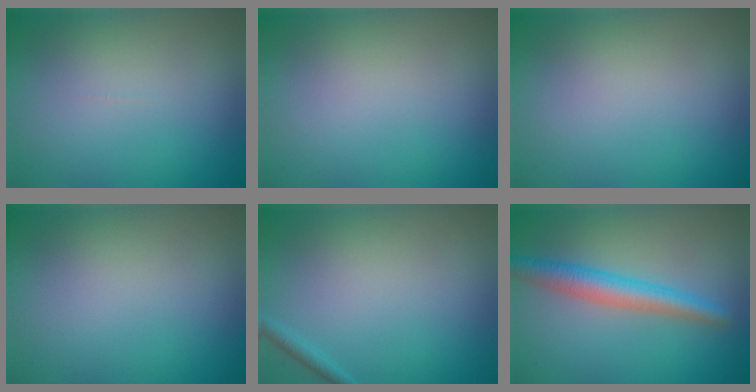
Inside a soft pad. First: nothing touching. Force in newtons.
{"total": 0.0}
{"total": 0.0}
{"total": 0.0}
{"total": 0.9, "press": 0.9, "slide": 0.1}
{"total": 3.7, "press": 3.7, "slide": 0.1}